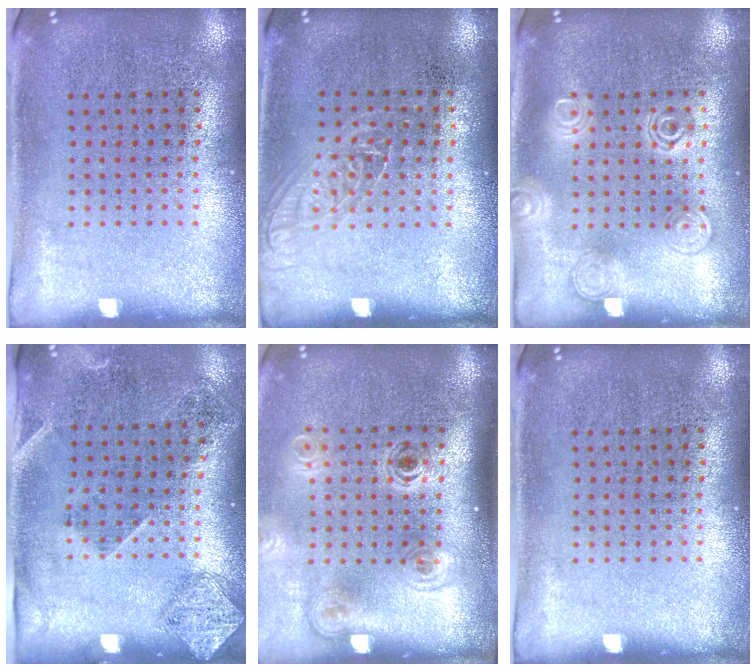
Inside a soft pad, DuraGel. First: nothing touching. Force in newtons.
{"total": 1.1, "press": 1.0, "slide": 0.5}
{"total": 1.3, "press": 1.2, "slide": 0.3}
{"total": 1.8, "press": 1.2, "slide": 1.3}
{"total": 1.9, "press": 1.2, "slide": 1.4}
{"total": 0.0}